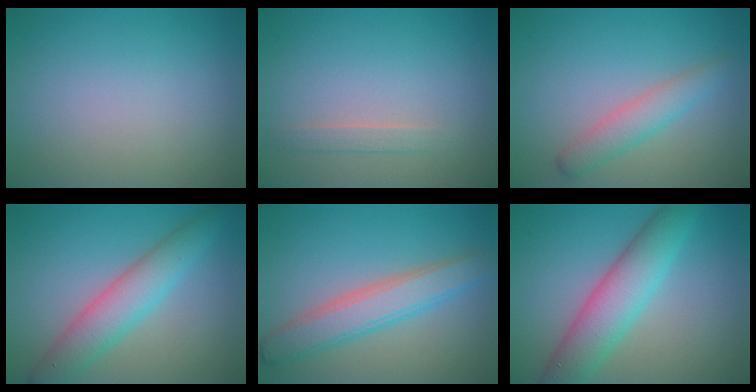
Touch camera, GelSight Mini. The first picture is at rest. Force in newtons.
{"total": 1.1, "press": 1.1, "slide": 0.1}
{"total": 2.7, "press": 2.7, "slide": 0.1}
{"total": 4.7, "press": 4.7, "slide": 0.1}
{"total": 4.5, "press": 4.5, "slide": 0.3}
{"total": 6.1, "press": 6.1, "slide": 0.2}